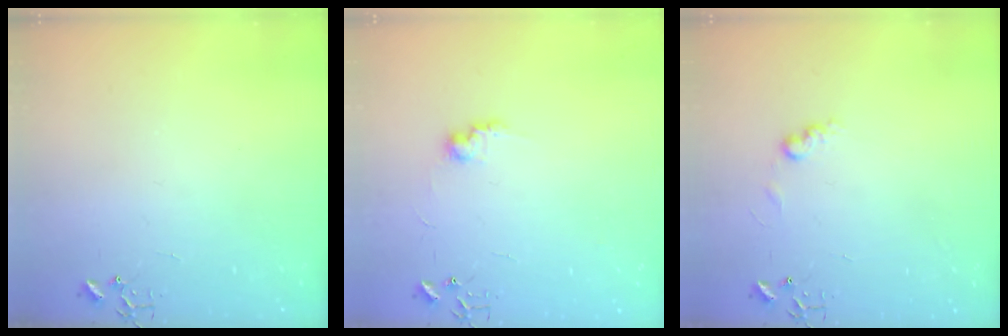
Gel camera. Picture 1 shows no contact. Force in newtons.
{"total": 7.5, "press": 7.4, "slide": 0.3}
{"total": 6.6, "press": 6.5, "slide": 0.9}